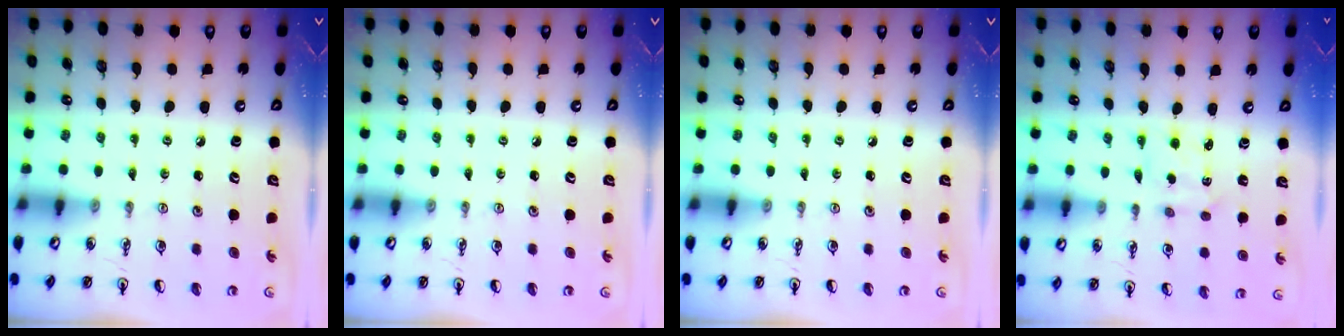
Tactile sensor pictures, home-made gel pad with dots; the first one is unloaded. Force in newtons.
{"total": 0.0}
{"total": 0.0}
{"total": 2.3, "press": 2.1, "slide": 0.8}